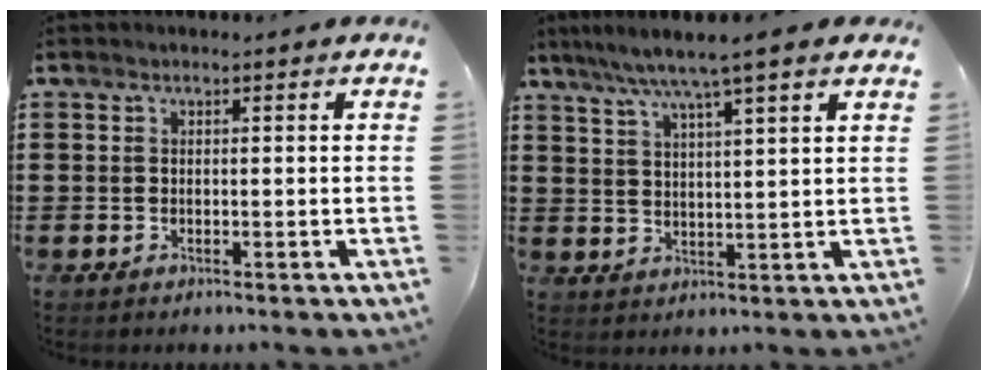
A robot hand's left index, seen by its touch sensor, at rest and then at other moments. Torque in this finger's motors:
{"motor_torque": [2.14, 0.00, 0.88, 0.18]}